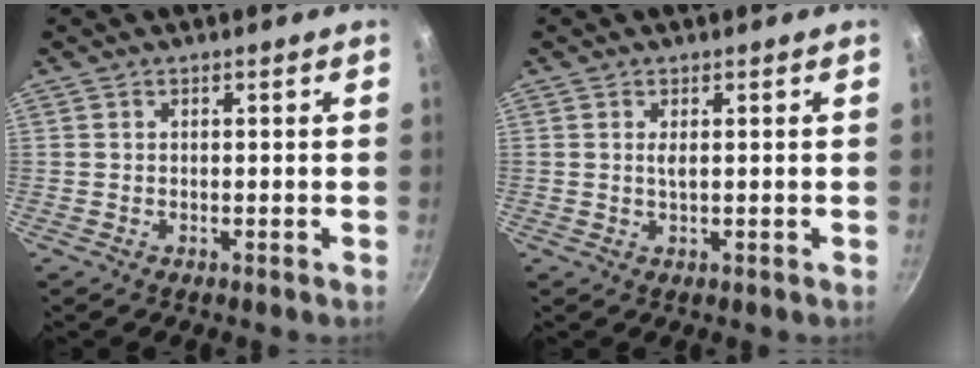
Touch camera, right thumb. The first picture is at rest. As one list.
[{"total": 1.2, "force": [0.3, 0.3, 1.1], "torque": [-0.023, -0.001, 0.007]}]